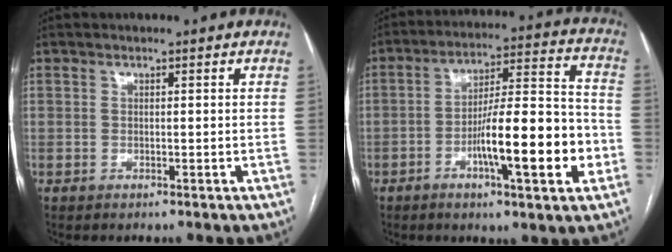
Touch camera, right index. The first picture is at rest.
{"total": 15.8, "force": [-4.8, 2.0, 14.9], "torque": [-0.238, 0.008, -0.074]}